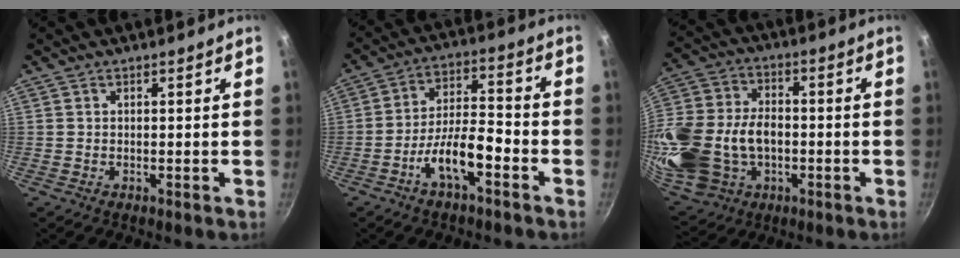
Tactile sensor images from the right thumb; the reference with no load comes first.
{"total": 9.8, "force": [-5.0, 3.5, 7.7], "torque": [-0.130, 0.047, -0.089]}
{"total": 23.9, "force": [-4.1, 17.2, 16.0], "torque": [-0.354, 0.031, -0.061]}